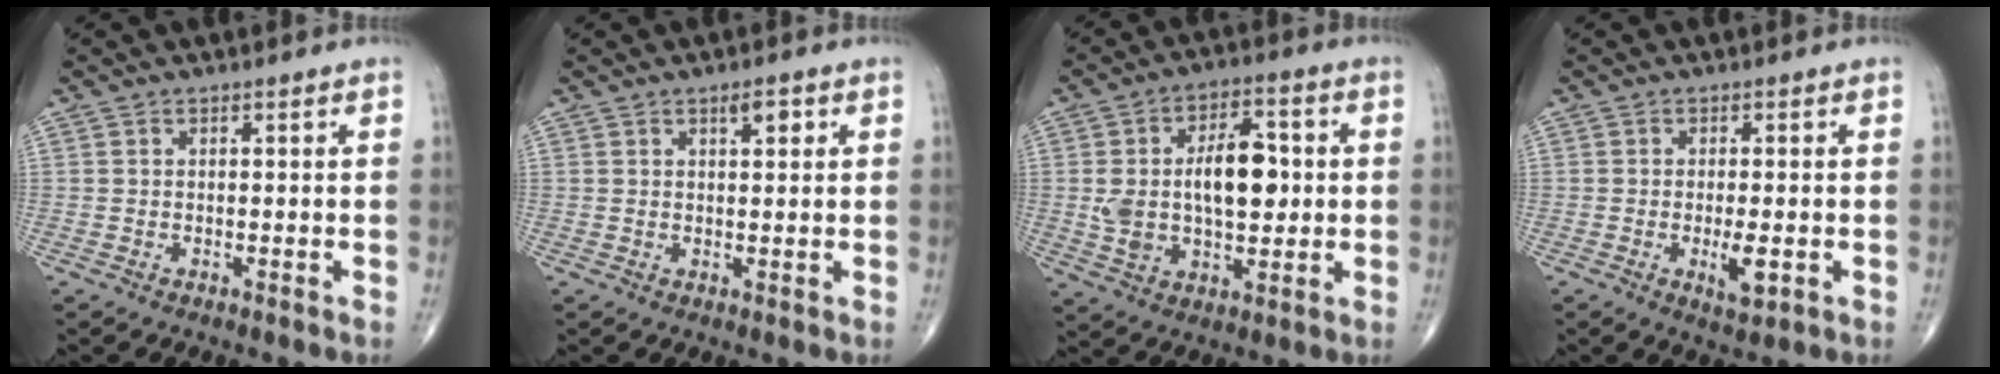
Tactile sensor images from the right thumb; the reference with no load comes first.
{"total": 2.6, "force": [1.3, 1.0, 2.0], "torque": [-0.022, -0.003, 0.019]}
{"total": 14.9, "force": [1.1, 8.3, 12.3], "torque": [-0.188, 0.017, 0.025]}
{"total": 4.3, "force": [-1.1, 1.5, 3.9], "torque": [-0.060, -0.007, -0.015]}